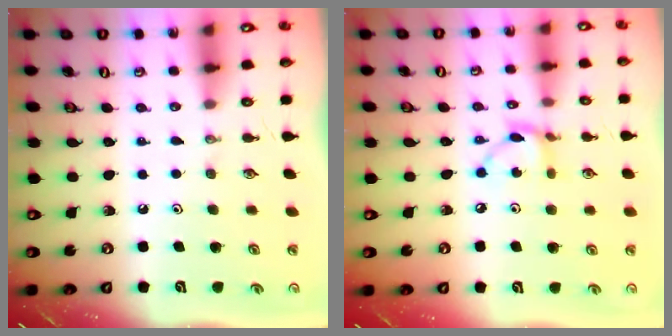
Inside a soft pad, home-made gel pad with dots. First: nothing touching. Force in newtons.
{"total": 6.2, "press": 6.2, "slide": 0.3}